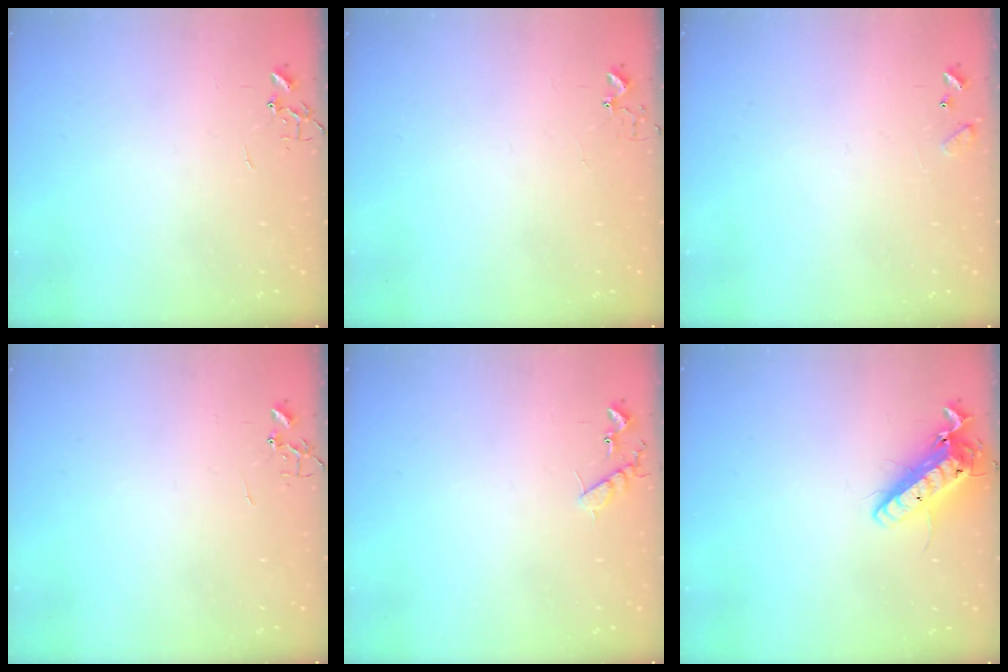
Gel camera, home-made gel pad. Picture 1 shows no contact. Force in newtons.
{"total": 2.7, "press": 2.7, "slide": 0.2}
{"total": 6.4, "press": 6.4, "slide": 0.5}
{"total": 0.0}
{"total": 7.6, "press": 7.6, "slide": 0.4}
{"total": 15.6, "press": 15.4, "slide": 2.8}